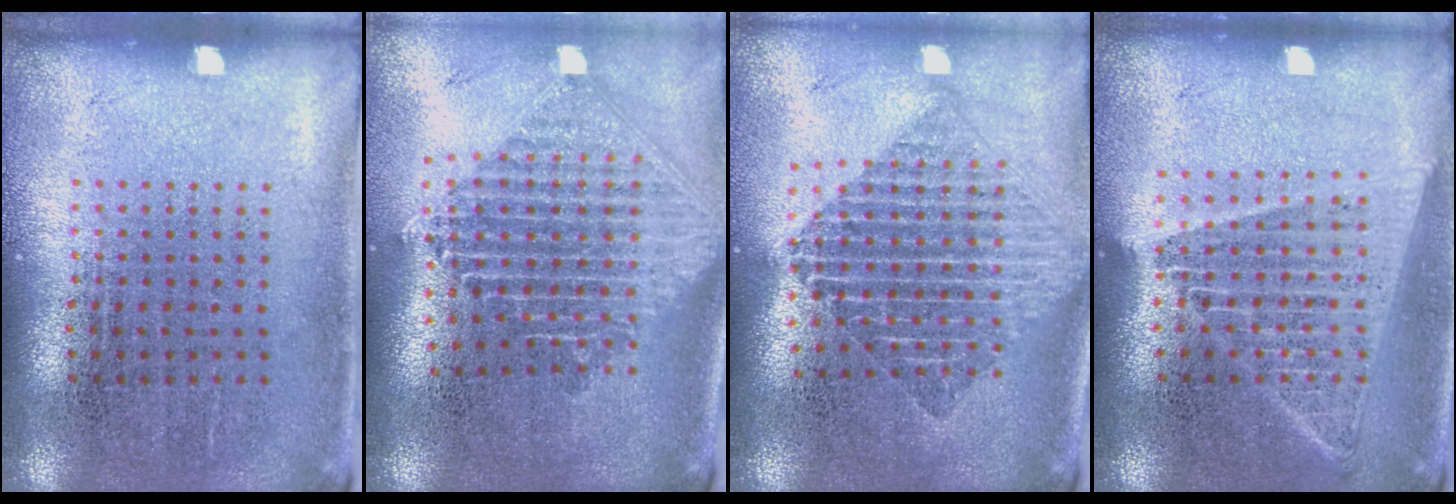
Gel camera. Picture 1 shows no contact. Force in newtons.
{"total": 2.3, "press": 1.8, "slide": 1.6}
{"total": 1.8, "press": 1.5, "slide": 1.1}
{"total": 1.5, "press": 1.4, "slide": 0.7}